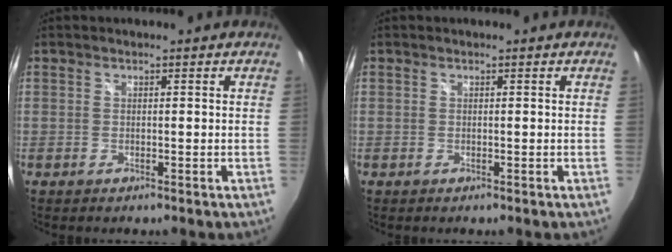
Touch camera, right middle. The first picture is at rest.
{"total": 0.0}